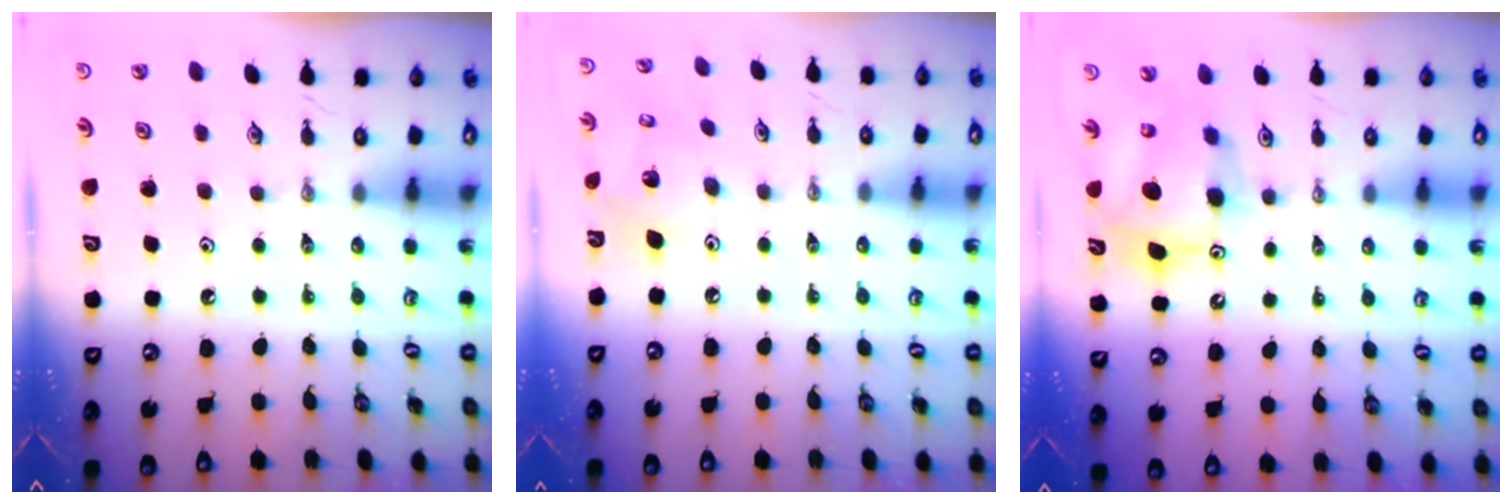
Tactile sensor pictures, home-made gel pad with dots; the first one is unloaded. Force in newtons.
{"total": 9.8, "press": 9.8, "slide": 0.3}
{"total": 11.8, "press": 11.7, "slide": 1.1}